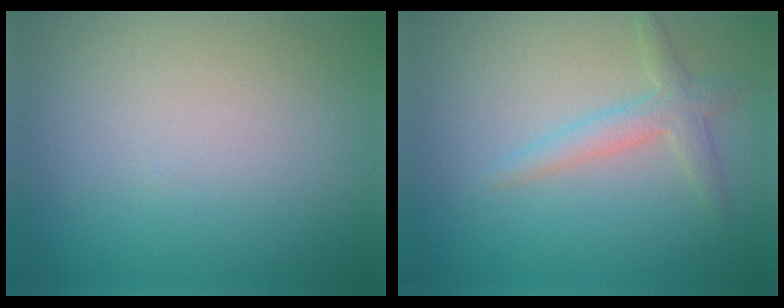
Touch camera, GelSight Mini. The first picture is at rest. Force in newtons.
{"total": 2.2, "press": 2.2, "slide": 0.1}